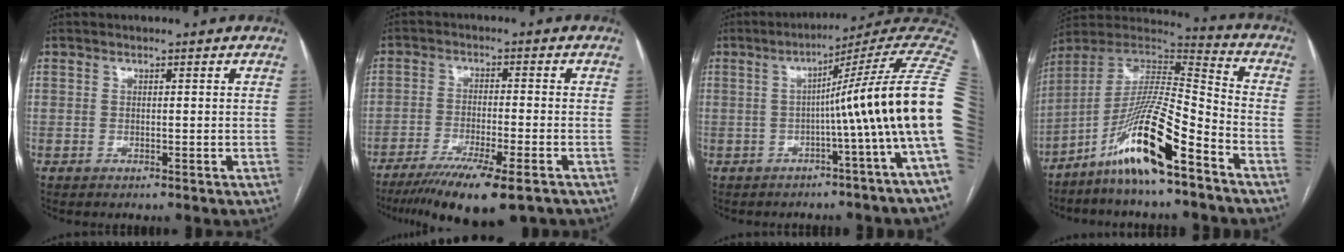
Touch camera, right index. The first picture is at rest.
{"total": 13.4, "force": [-9.7, 1.6, 9.1], "torque": [-0.148, -0.033, -0.154]}
{"total": 16.4, "force": [-0.6, -2.6, 16.2], "torque": [-0.167, 0.028, -0.020]}
{"total": 16.0, "force": [-9.8, 1.2, 12.6], "torque": [-0.245, -0.003, -0.179]}